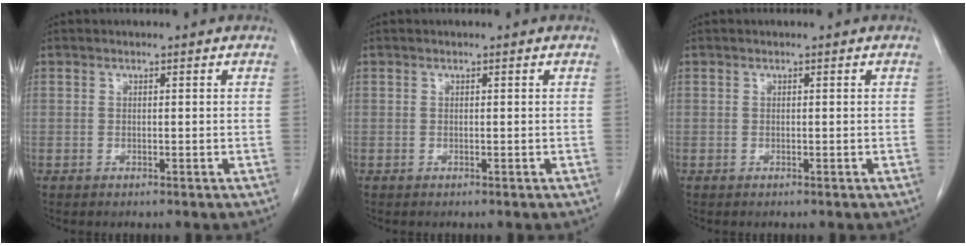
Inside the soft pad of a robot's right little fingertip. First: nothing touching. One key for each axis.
{"total": 0.0}
{"total": 0.0}